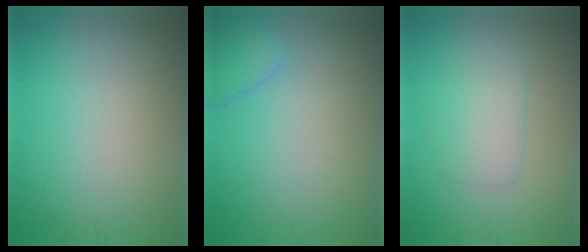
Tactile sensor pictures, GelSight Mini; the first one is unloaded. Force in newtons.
{"total": 1.9, "press": 1.9, "slide": 0.1}
{"total": 2.3, "press": 2.3, "slide": 0.1}